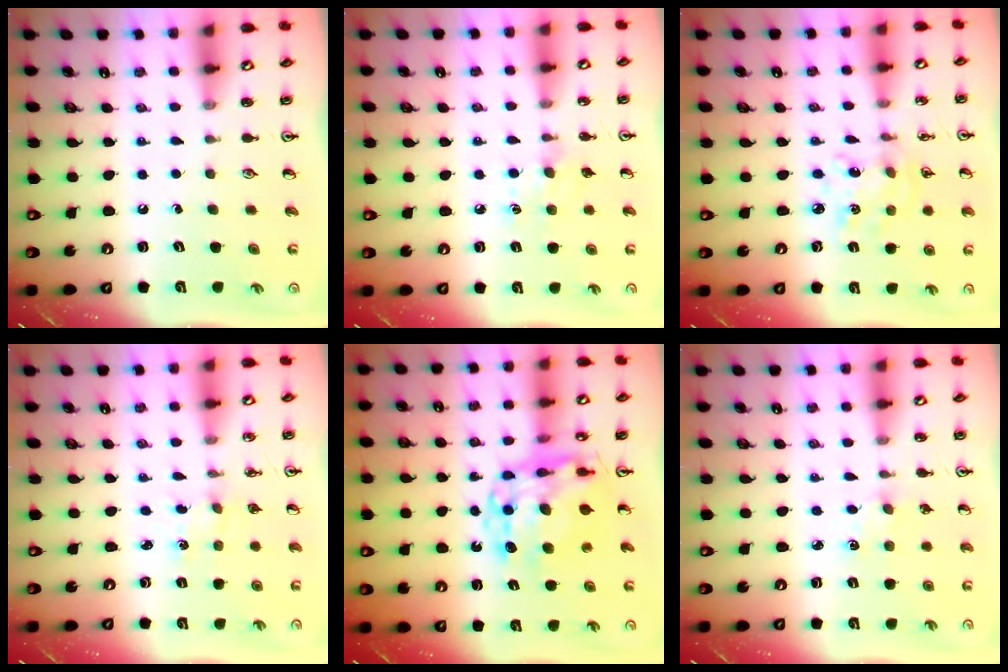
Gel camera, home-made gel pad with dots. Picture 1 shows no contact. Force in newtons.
{"total": 6.1, "press": 6.0, "slide": 0.9}
{"total": 5.6, "press": 5.6, "slide": 0.3}
{"total": 0.0}
{"total": 12.6, "press": 12.5, "slide": 1.1}
{"total": 1.4, "press": 1.3, "slide": 0.3}